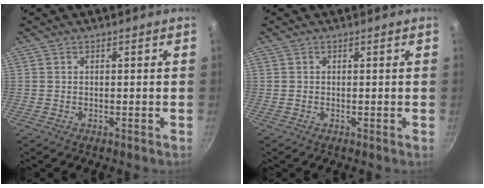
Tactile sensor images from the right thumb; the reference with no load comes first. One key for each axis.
{"total": 0.0}